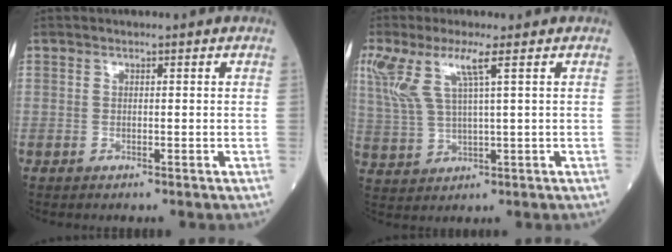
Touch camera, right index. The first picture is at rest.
{"total": 7.9, "force": [3.8, 0.7, 6.9], "torque": [-0.165, 0.012, 0.085]}